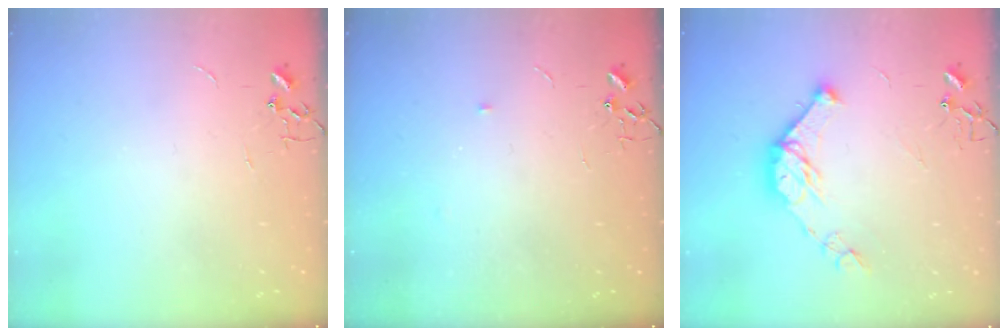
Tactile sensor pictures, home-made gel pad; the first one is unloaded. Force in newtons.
{"total": 3.0, "press": 2.9, "slide": 0.5}
{"total": 13.7, "press": 13.7, "slide": 0.7}